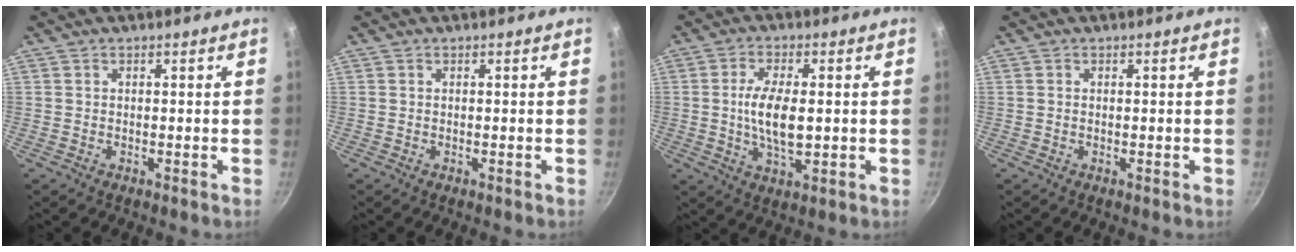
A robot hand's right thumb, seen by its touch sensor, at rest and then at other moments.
{"total": 0.0}
{"total": 9.0, "force": [0.1, 3.9, 8.1], "torque": [-0.149, 0.001, 0.002]}
{"total": 0.0}